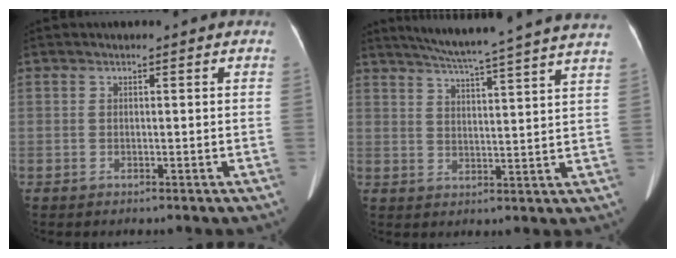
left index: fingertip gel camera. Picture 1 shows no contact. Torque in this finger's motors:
{"motor_torque": [0.58, -1.11, -0.01, 0.06]}